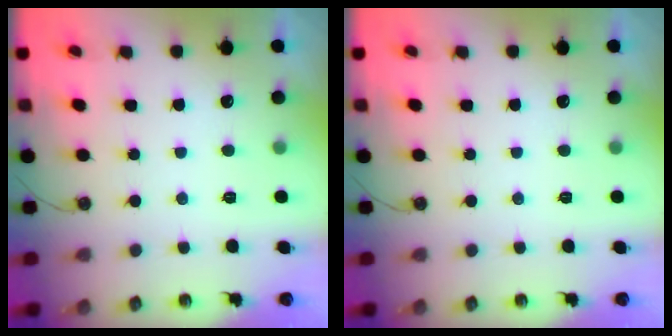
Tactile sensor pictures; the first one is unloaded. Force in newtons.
{"total": 0.0}